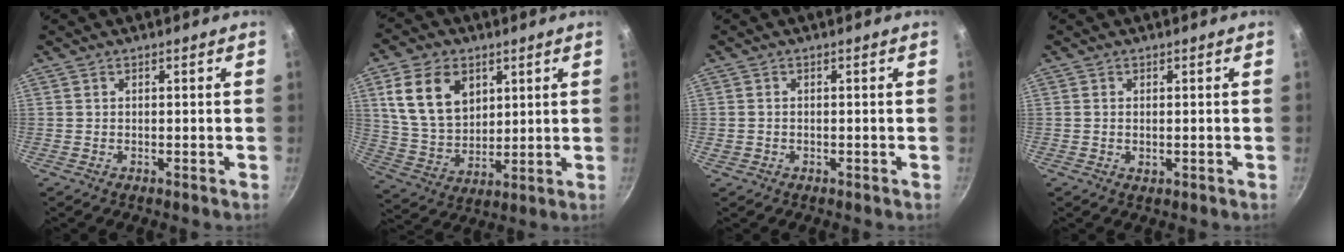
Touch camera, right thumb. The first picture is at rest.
{"total": 14.2, "force": [5.3, 10.0, 8.6], "torque": [-0.133, -0.019, 0.109]}
{"total": 1.0, "force": [-0.4, 0.9, 0.4], "torque": [-0.007, 0.002, -0.003]}
{"total": 1.2, "force": [-0.1, 0.8, 1.0], "torque": [-0.016, -0.001, -0.001]}